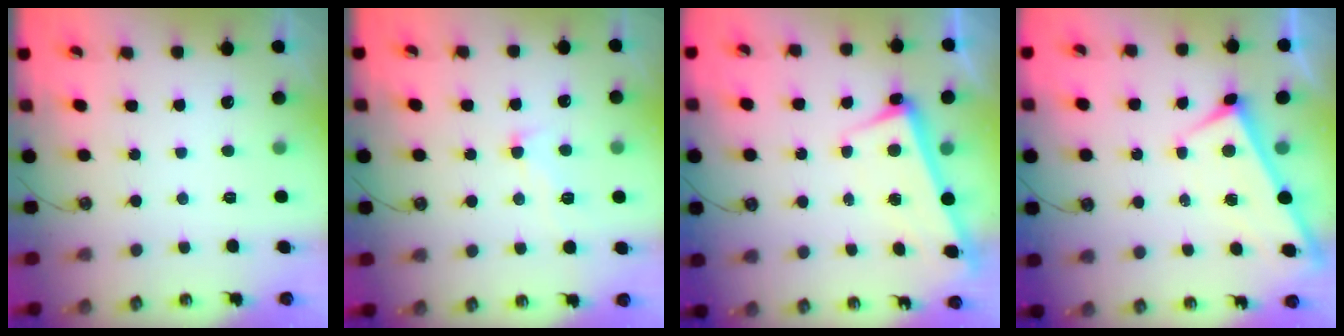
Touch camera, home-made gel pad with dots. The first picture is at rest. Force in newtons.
{"total": 3.5, "press": 3.4, "slide": 0.9}
{"total": 2.7, "press": 2.5, "slide": 1.0}
{"total": 1.7, "press": 1.7, "slide": 0.1}